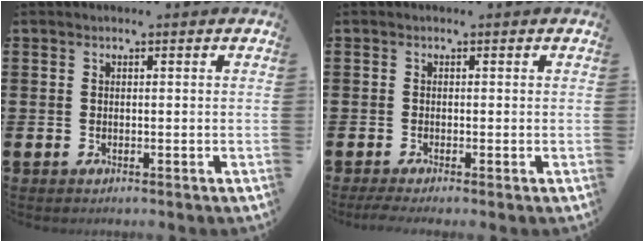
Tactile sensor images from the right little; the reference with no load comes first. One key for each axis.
{"total": 0.9, "fx": -0.4, "fy": 0.1, "fz": 0.8, "tx": -0.014, "ty": -0.003, "tz": -0.008}